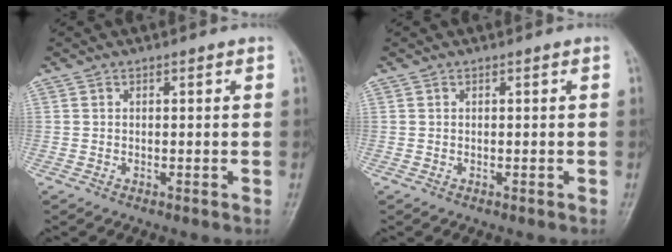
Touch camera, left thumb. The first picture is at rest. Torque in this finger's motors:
{"motor_torque": [0.00, 0.00, 0.01, 0.00, 0.00]}